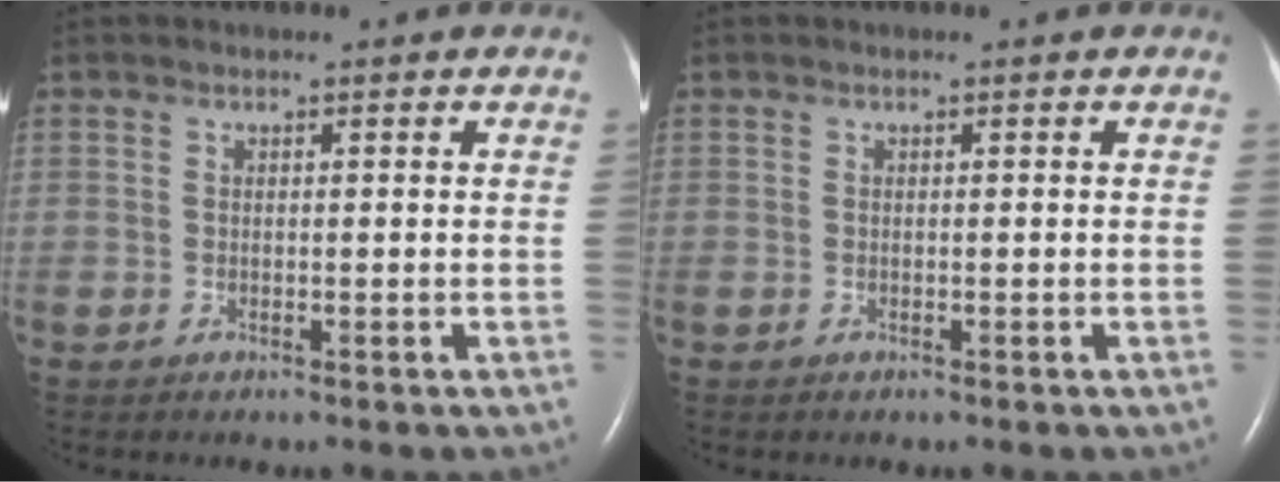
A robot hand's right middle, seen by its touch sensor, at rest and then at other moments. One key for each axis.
{"total": 0.0}